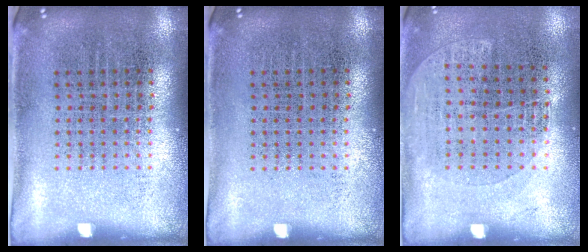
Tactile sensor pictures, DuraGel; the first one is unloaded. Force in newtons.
{"total": 0.0}
{"total": 1.1, "press": 0.9, "slide": 0.6}